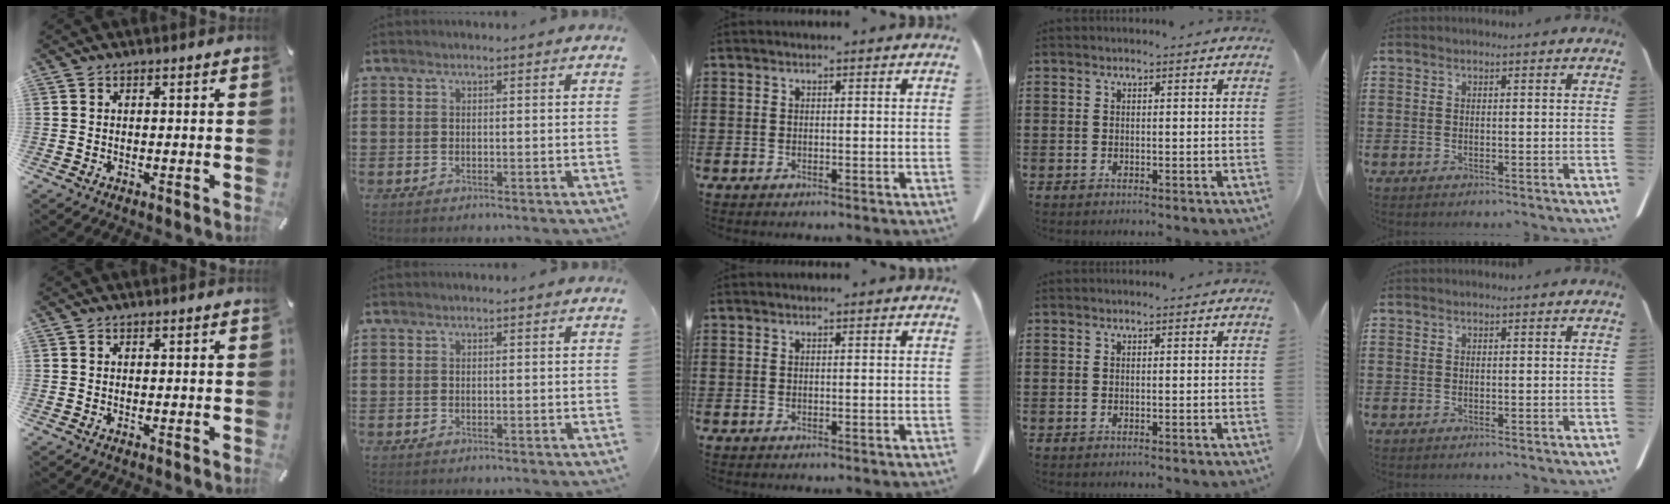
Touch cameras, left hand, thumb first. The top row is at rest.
{}